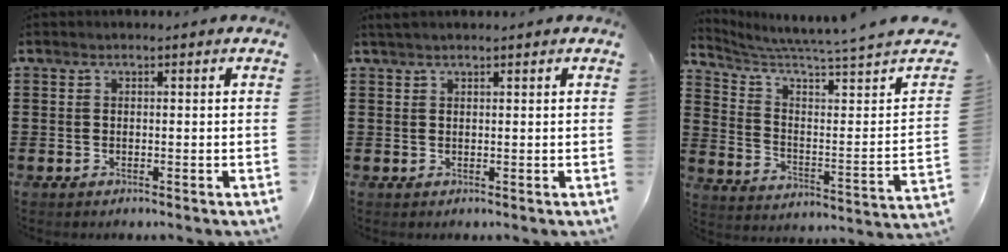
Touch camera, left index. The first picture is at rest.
{"total": 1.1, "force": [1.0, 0.0, 0.5], "torque": [-0.011, 0.001, 0.018]}
{"total": 4.4, "force": [3.7, -1.3, 2.0], "torque": [-0.059, -0.057, 0.052]}